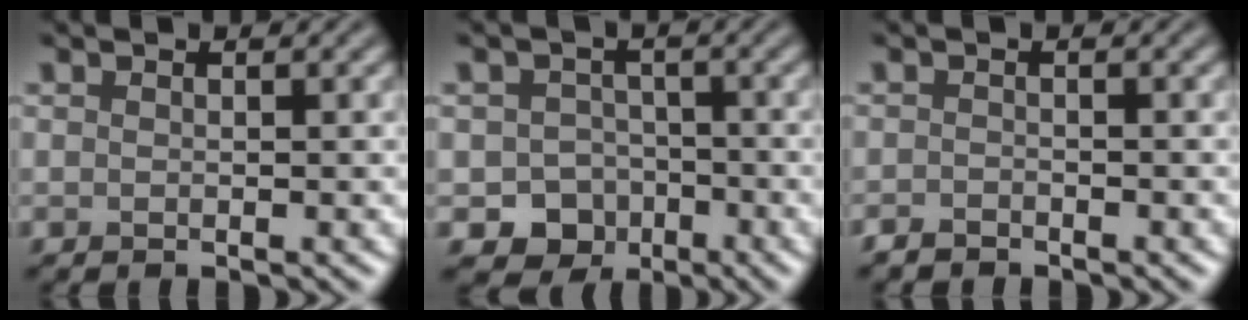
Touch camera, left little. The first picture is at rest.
{"total": 5.9, "force": [-2.8, 5.0, 1.3], "torque": [0.005, -0.011, -0.050]}
{"total": 1.2, "force": [-1.1, 0.3, 0.2], "torque": [-0.002, -0.002, -0.023]}